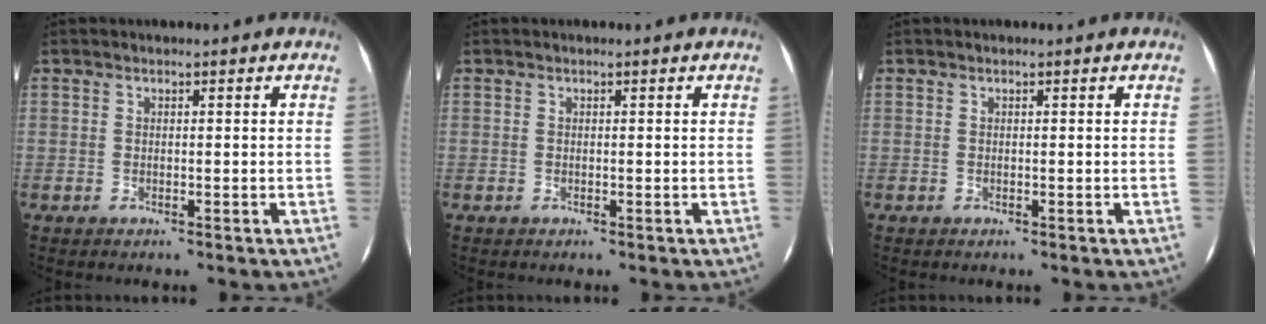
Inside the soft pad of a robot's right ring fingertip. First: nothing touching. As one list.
[{"total": 0.0}, {"total": 0.0}]